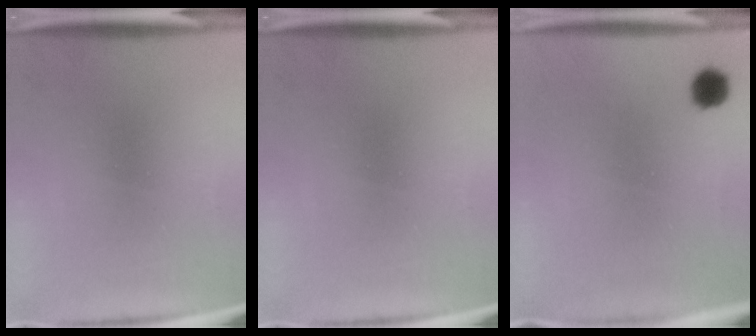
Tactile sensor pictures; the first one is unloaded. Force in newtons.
{"total": 0.0}
{"total": 4.0}